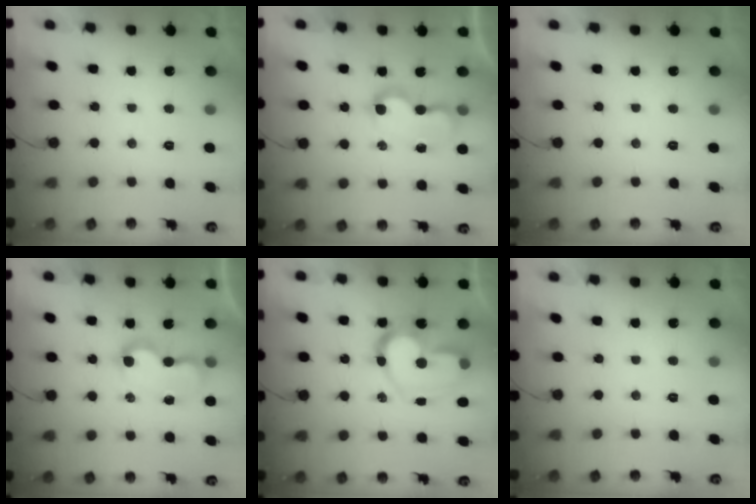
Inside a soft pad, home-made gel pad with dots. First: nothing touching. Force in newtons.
{"total": 6.4, "press": 6.4, "slide": 0.6}
{"total": 0.0}
{"total": 6.4, "press": 6.4, "slide": 0.6}
{"total": 18.5, "press": 18.4, "slide": 1.6}
{"total": 0.0}